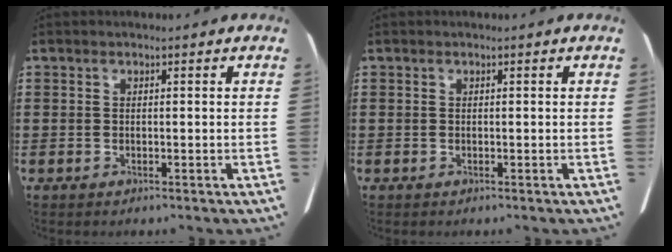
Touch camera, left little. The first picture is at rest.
{"total": 0.0}